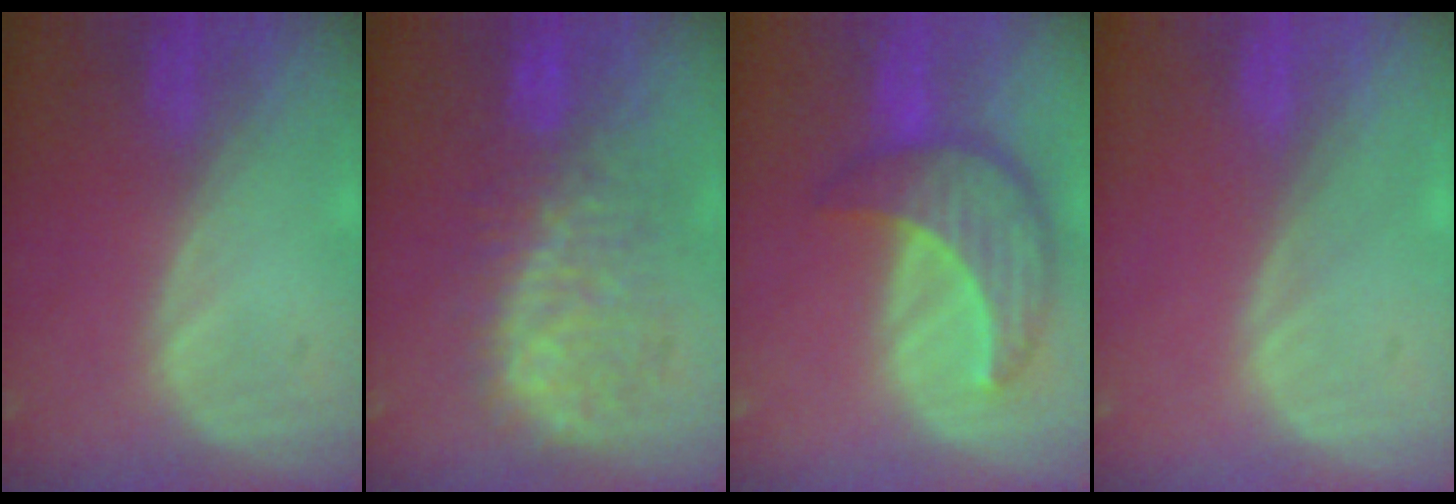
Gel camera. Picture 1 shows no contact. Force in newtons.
{"total": 9.4, "press": 8.9, "slide": 3.0}
{"total": 8.6, "press": 7.7, "slide": 3.8}
{"total": 0.0}